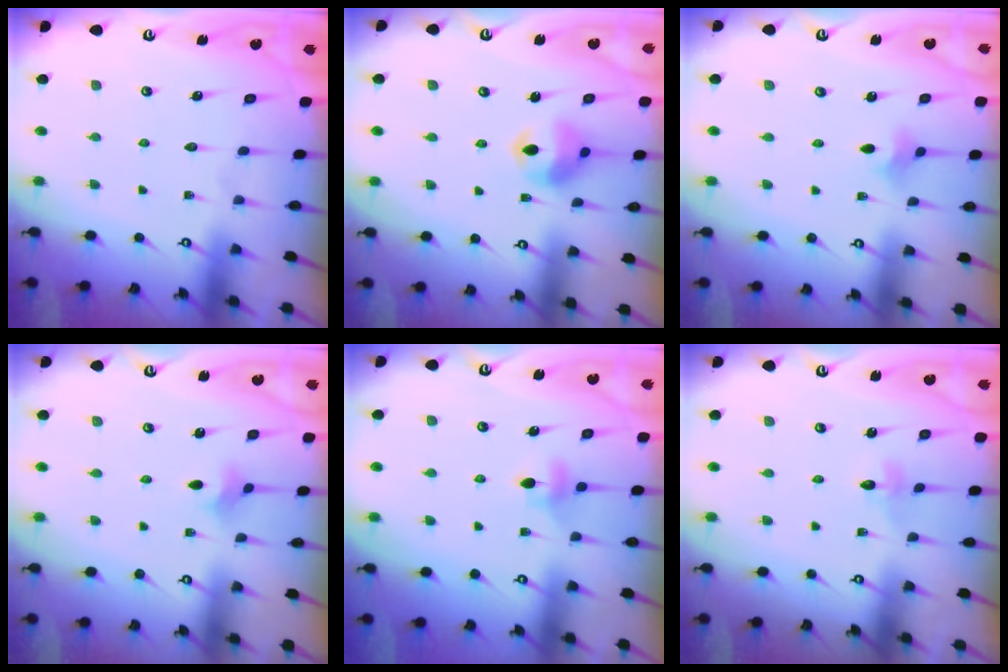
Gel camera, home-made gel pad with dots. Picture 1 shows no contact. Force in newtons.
{"total": 10.3, "press": 10.2, "slide": 1.3}
{"total": 2.7, "press": 2.6, "slide": 0.7}
{"total": 2.6, "press": 2.6, "slide": 0.6}
{"total": 5.0, "press": 4.9, "slide": 0.7}
{"total": 2.8, "press": 2.7, "slide": 0.3}